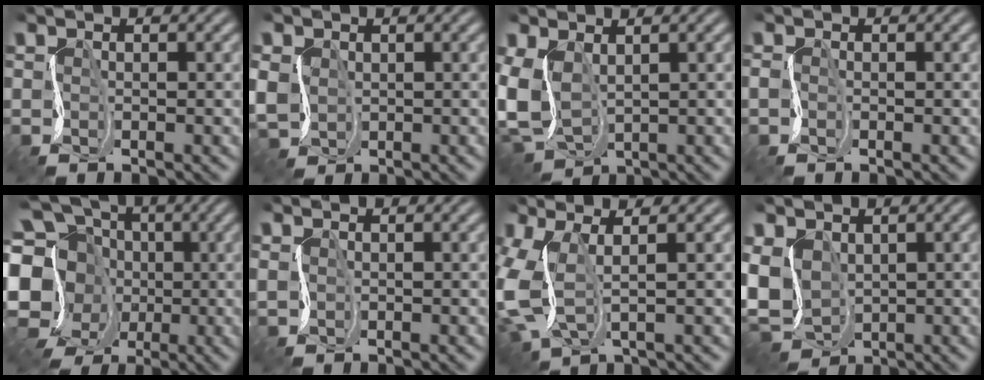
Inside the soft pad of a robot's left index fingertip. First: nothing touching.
{"total": 2.6, "force": [0.2, 2.4, 1.0], "torque": [-0.039, -0.001, -0.001]}
{"total": 6.0, "force": [0.2, 3.6, 4.8], "torque": [-0.134, 0.000, -0.001]}
{"total": 0.8, "force": [-0.6, 0.4, 0.4], "torque": [-0.012, -0.002, -0.015]}
{"total": 15.3, "force": [-2.8, 13.3, 7.0], "torque": [-0.167, 0.015, -0.079]}
{"total": 0.5, "force": [0.2, 0.4, 0.2], "torque": [-0.005, 0.000, 0.002]}
{"total": 6.3, "force": [-0.3, 2.9, 5.6], "torque": [-0.151, -0.005, -0.014]}
{"total": 6.5, "force": [-0.5, 4.7, 4.4], "torque": [-0.116, -0.003, -0.023]}